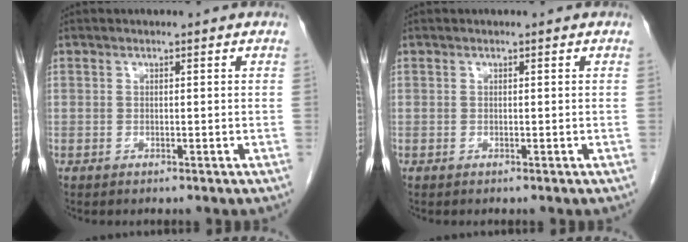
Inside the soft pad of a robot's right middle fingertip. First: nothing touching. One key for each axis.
{"total": 0.0}